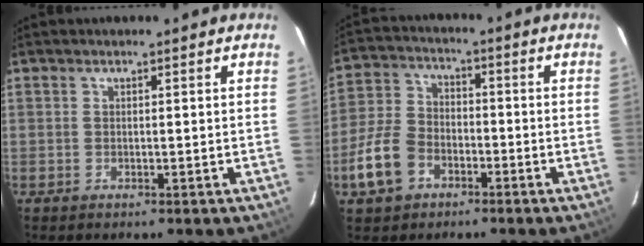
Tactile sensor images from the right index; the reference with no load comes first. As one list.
[{"total": 10.2, "force": [-5.0, 7.0, 5.4], "torque": [-0.129, 0.015, -0.097]}]